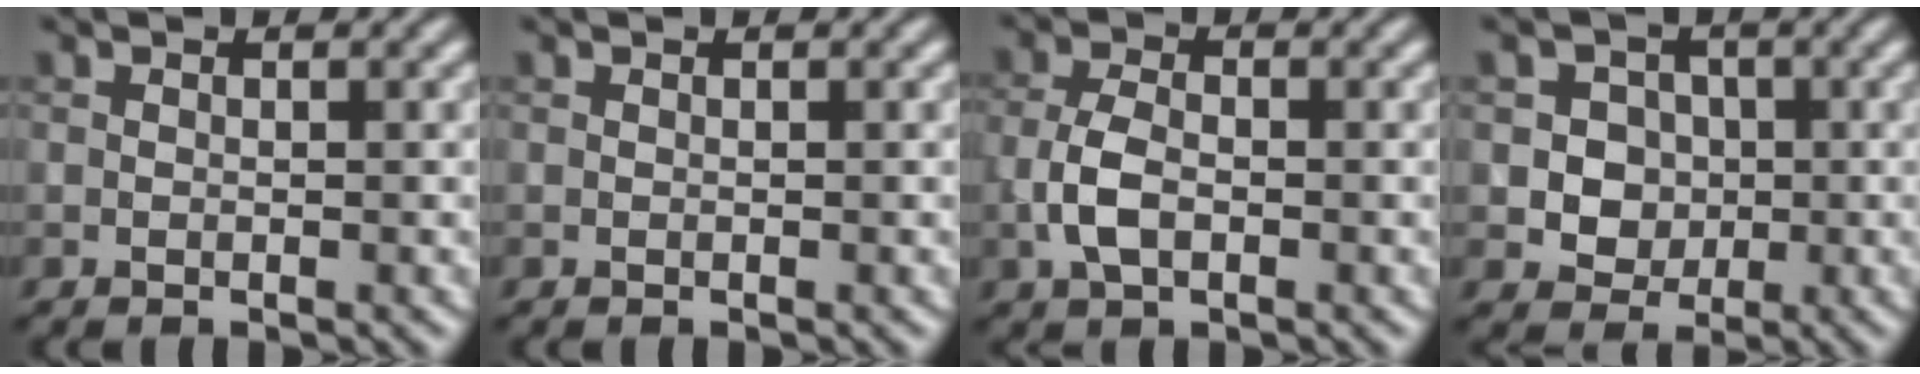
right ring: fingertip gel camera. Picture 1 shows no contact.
{"total": 0.0}
{"total": 3.3, "force": [-0.9, 1.9, 2.6], "torque": [-0.055, 0.002, -0.022]}
{"total": 3.7, "force": [0.1, 3.4, 1.5], "torque": [-0.007, 0.006, -0.006]}